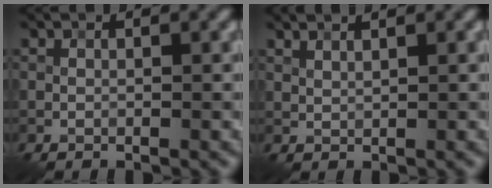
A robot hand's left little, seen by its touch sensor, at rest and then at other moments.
{"total": 1.6, "force": [1.4, 0.3, 0.7], "torque": [-0.011, 0.004, 0.014]}